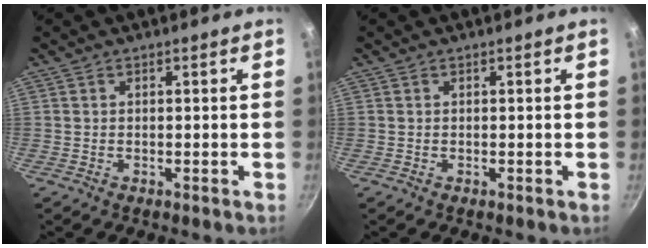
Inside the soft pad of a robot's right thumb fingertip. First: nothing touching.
{"total": 0.0}